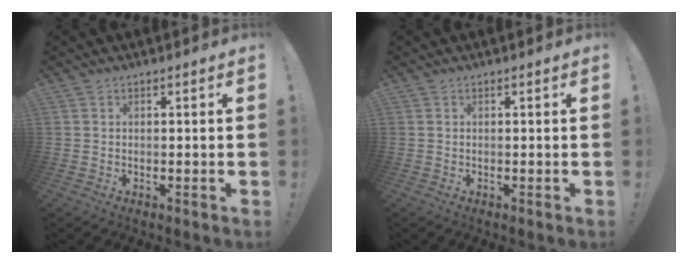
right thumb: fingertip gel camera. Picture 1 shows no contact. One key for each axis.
{"total": 0.0}